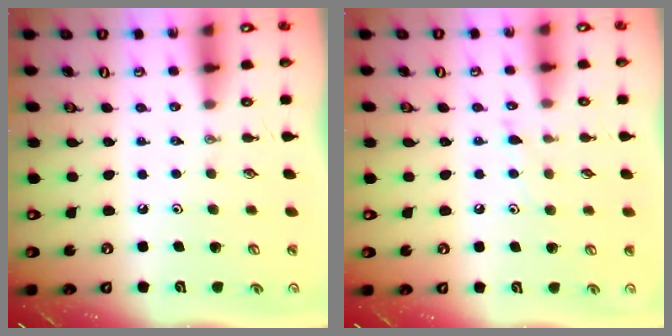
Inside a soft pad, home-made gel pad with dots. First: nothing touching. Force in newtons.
{"total": 5.2, "press": 5.1, "slide": 0.6}